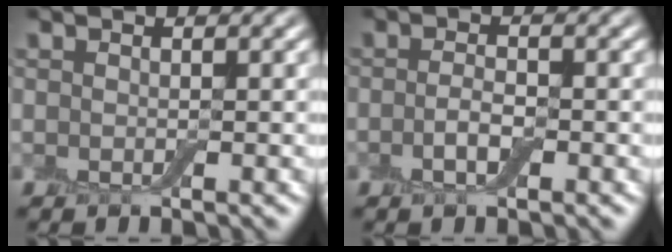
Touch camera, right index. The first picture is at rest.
{"total": 1.8, "force": [-0.6, 0.7, 1.5], "torque": [-0.033, 0.000, -0.016]}